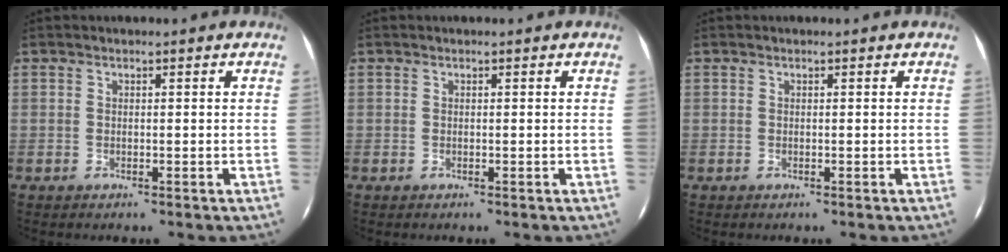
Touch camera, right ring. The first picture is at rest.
{"total": 0.0}
{"total": 0.0}